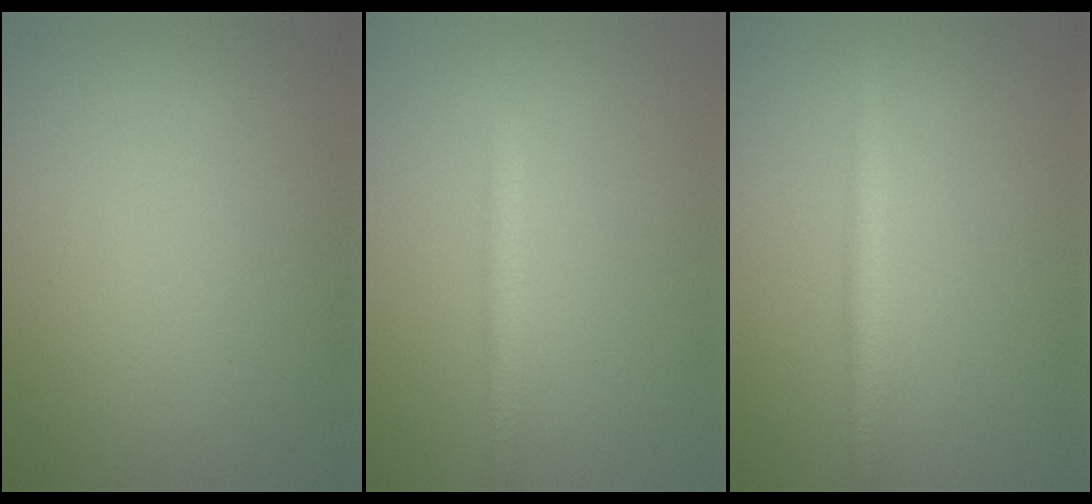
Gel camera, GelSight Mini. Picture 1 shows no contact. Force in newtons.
{"total": 1.7, "press": 1.7, "slide": 0.1}
{"total": 2.3, "press": 2.3, "slide": 0.1}